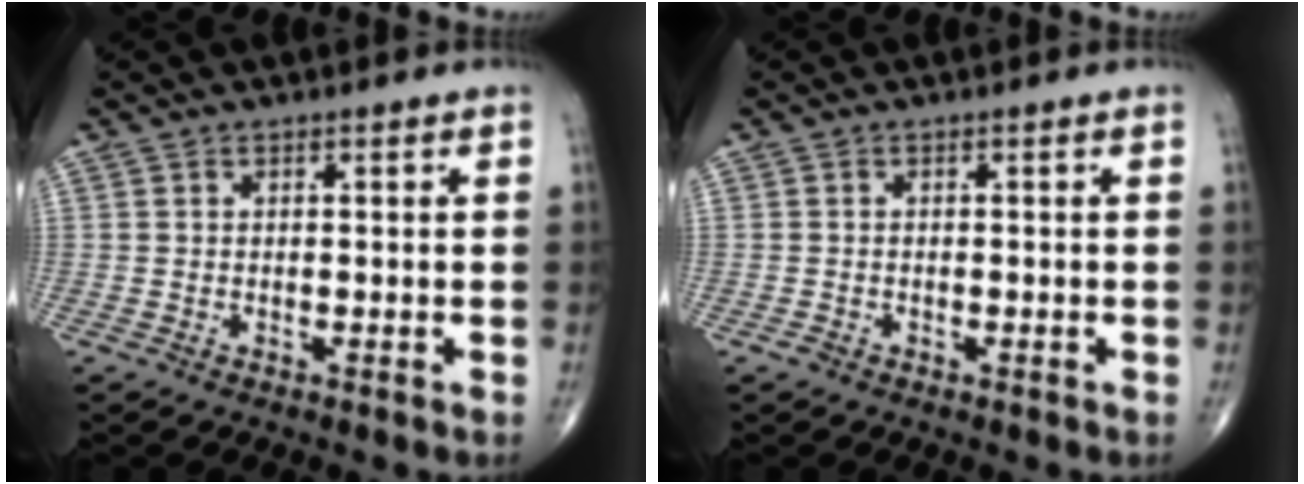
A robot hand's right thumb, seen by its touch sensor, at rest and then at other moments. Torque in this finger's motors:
{"motor_torque": [0.25, 0.05, -0.15, -0.03, -0.06]}